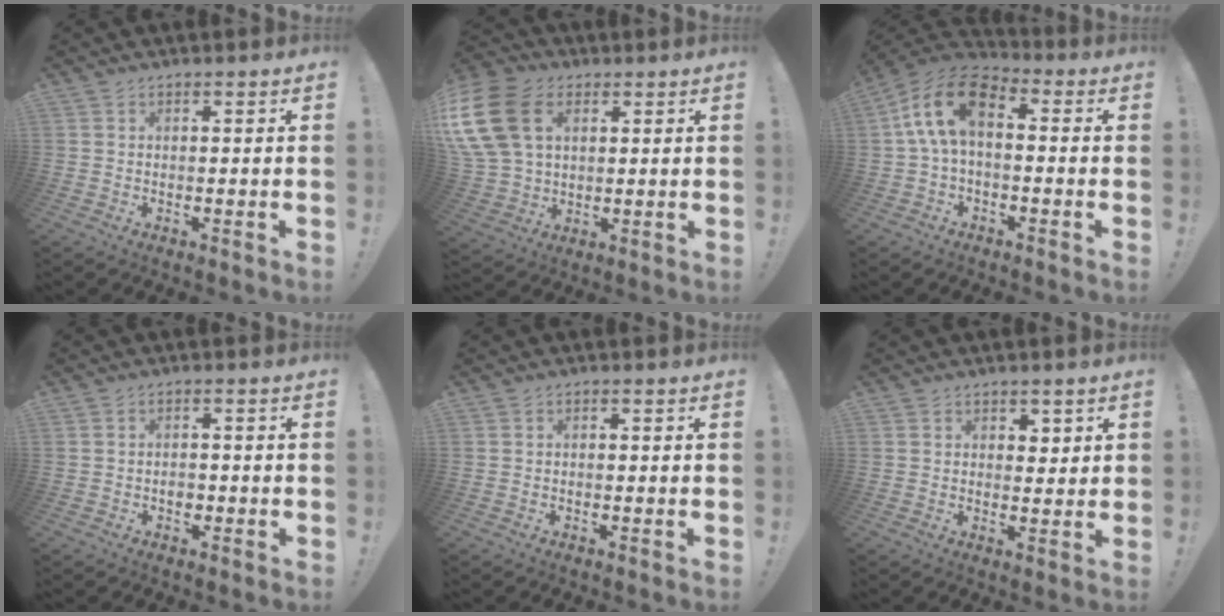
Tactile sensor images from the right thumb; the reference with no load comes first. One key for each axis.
{"total": 19.5, "fx": 5.9, "fy": 13.7, "fz": 12.6, "tx": -0.260, "ty": -0.011, "tz": 0.108}
{"total": 12.9, "fx": 2.3, "fy": 7.3, "fz": 10.4, "tx": -0.200, "ty": 0.012, "tz": 0.046}
{"total": 2.5, "fx": -1.2, "fy": 1.7, "fz": 1.4, "tx": -0.018, "ty": 0.001, "tz": -0.023}
{"total": 0.7, "fx": -0.6, "fy": 0.1, "fz": 0.4, "tx": -0.009, "ty": 0.002, "tz": -0.011}
{"total": 3.4, "fx": 2.1, "fy": 2.6, "fz": 0.6, "tx": 0.006, "ty": -0.012, "tz": 0.035}